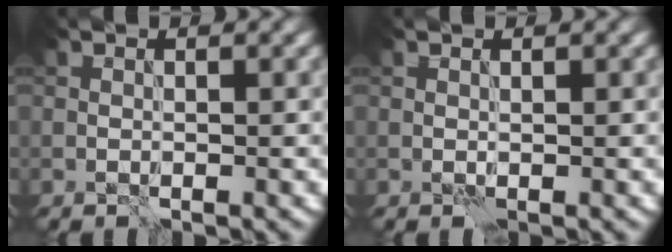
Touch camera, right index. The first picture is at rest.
{"total": 0.0}